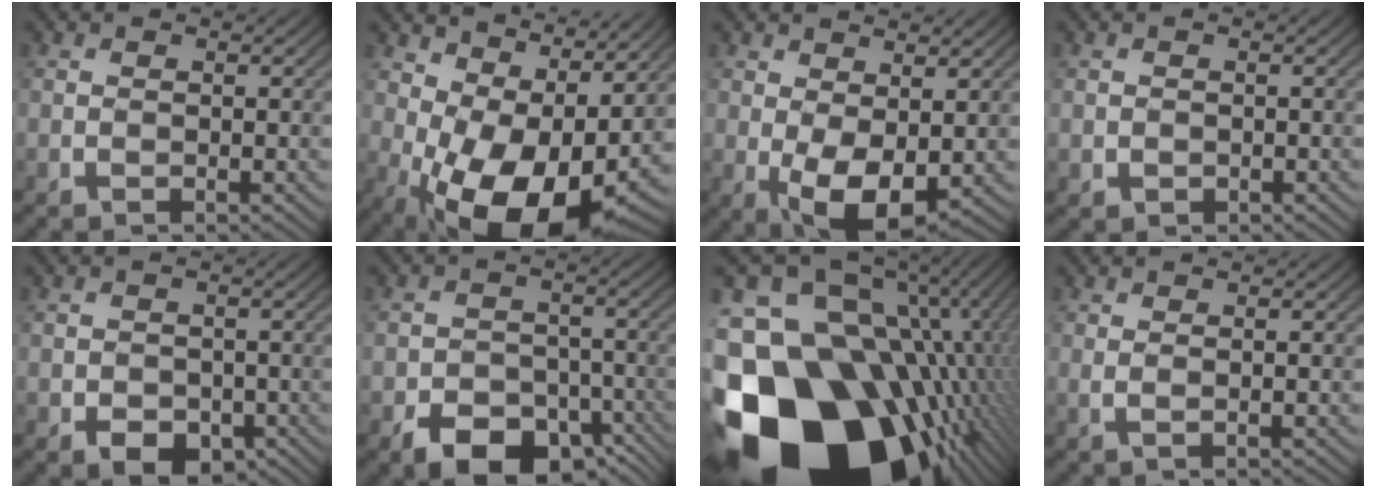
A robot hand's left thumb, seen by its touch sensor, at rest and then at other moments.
{"total": 11.4, "force": [0.4, 6.7, 9.2], "torque": [-0.127, 0.002, 0.013]}
{"total": 7.1, "force": [0.9, 4.1, 5.8], "torque": [-0.111, -0.004, 0.018]}
{"total": 0.7, "force": [-0.3, 0.6, 0.0], "torque": [-0.017, 0.001, -0.006]}
{"total": 3.5, "force": [-2.1, 2.4, 1.5], "torque": [-0.039, -0.005, -0.042]}
{"total": 8.6, "force": [-6.0, 5.3, 3.2], "torque": [-0.027, -0.025, -0.118]}
{"total": 21.6, "force": [-9.9, 14.2, 12.9], "torque": [-0.241, -0.040, -0.146]}
{"total": 0.6, "force": [0.5, 0.0, 0.3], "torque": [-0.002, -0.003, 0.012]}